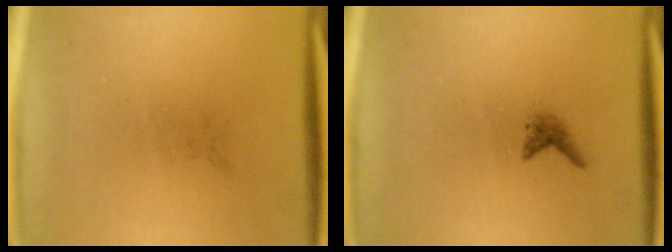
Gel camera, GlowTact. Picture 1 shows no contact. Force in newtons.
{"total": 1.0}